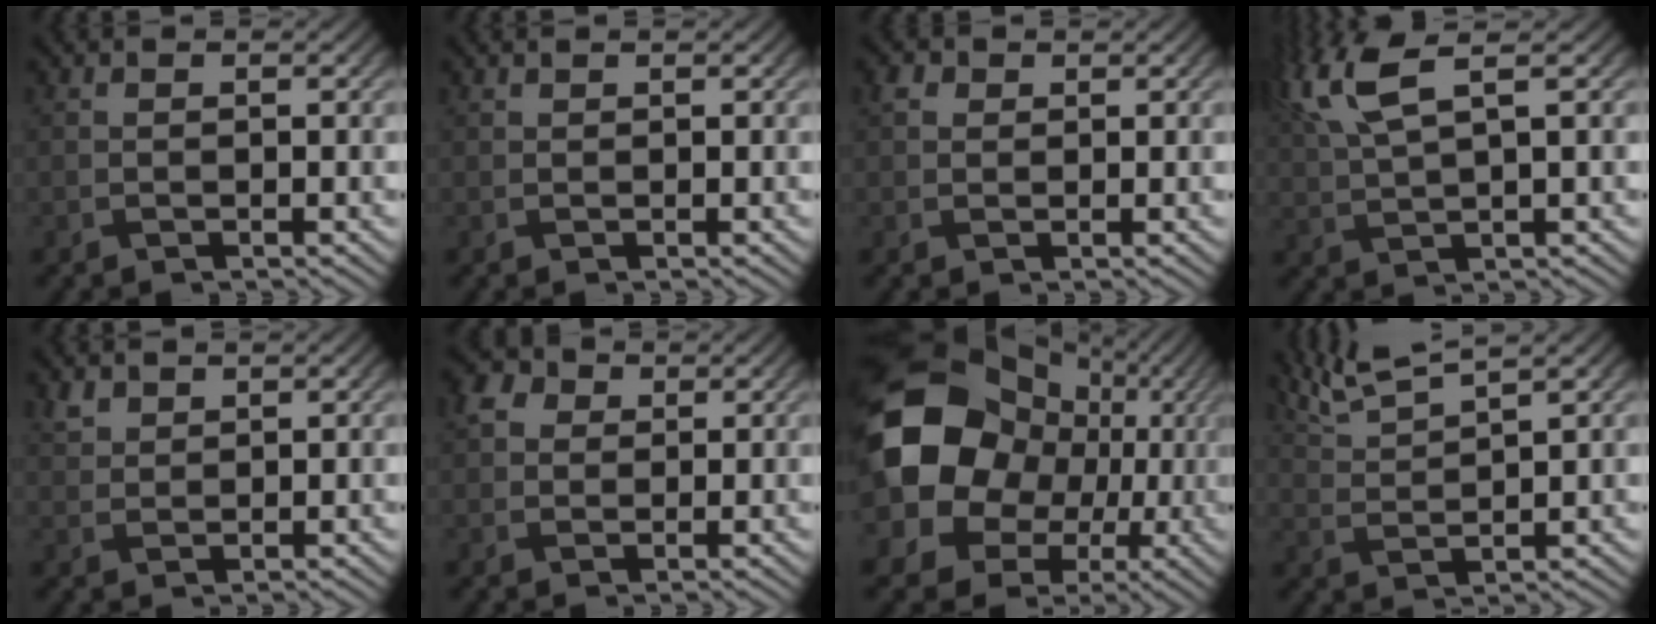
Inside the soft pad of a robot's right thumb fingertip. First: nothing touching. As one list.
[{"total": 0.0}, {"total": 1.3, "force": [0.4, 1.1, 0.5], "torque": [-0.012, 0.000, 0.004]}, {"total": 7.5, "force": [3.8, 1.9, 6.2], "torque": [-0.148, 0.025, 0.079]}, {"total": 1.8, "force": [1.3, 1.0, 0.7], "torque": [-0.023, 0.000, 0.031]}, {"total": 3.2, "force": [0.8, 2.7, 1.5], "torque": [-0.039, 0.005, 0.011]}, {"total": 20.6, "force": [2.4, 17.1, 11.2], "torque": [-0.258, -0.015, 0.052]}, {"total": 6.2, "force": [5.0, 0.8, 3.6], "torque": [-0.081, 0.019, 0.100]}]